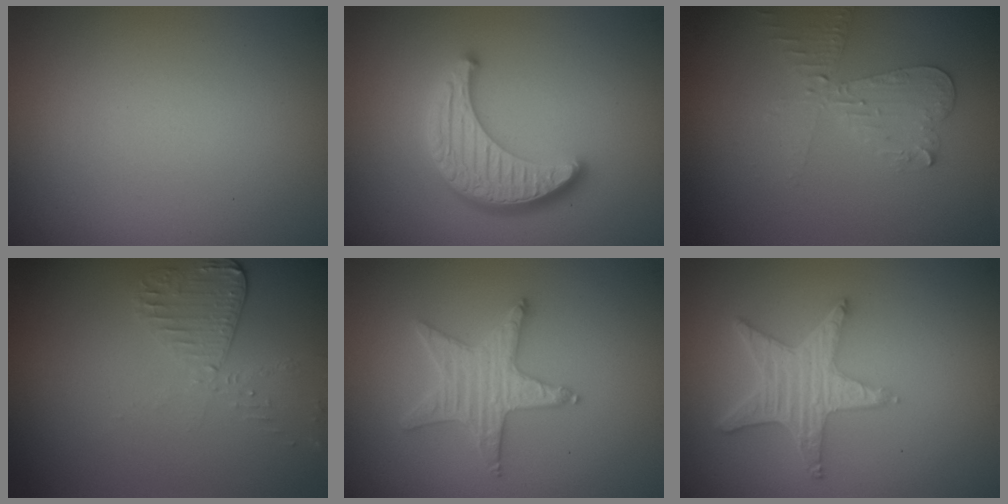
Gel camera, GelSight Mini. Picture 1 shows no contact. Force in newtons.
{"total": 4.4, "press": 3.8, "slide": 2.3}
{"total": 3.0, "press": 2.8, "slide": 1.1}
{"total": 2.7, "press": 2.4, "slide": 1.2}
{"total": 3.5, "press": 3.3, "slide": 1.0}
{"total": 5.1, "press": 4.1, "slide": 3.1}